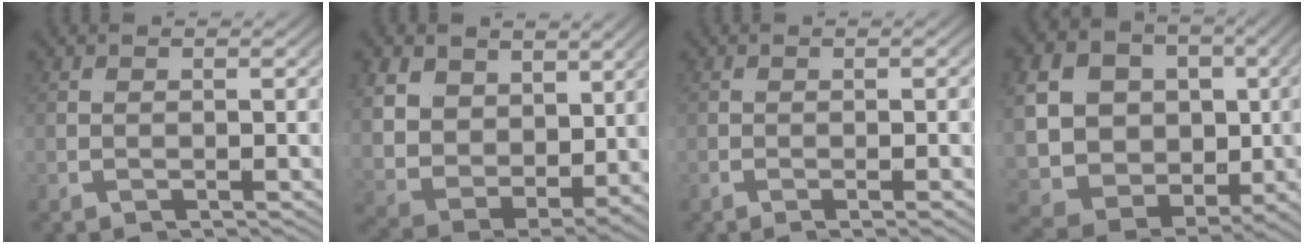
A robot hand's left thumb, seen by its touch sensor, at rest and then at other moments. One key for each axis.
{"total": 4.9, "fx": 3.2, "fy": 3.2, "fz": 1.8, "tx": -0.068, "ty": -0.008, "tz": 0.049}
{"total": 2.5, "fx": -0.8, "fy": -1.5, "fz": 1.8, "tx": -0.032, "ty": 0.010, "tz": -0.019}
{"total": 17.4, "fx": 2.8, "fy": 14.4, "fz": 9.3, "tx": -0.185, "ty": -0.014, "tz": 0.030}